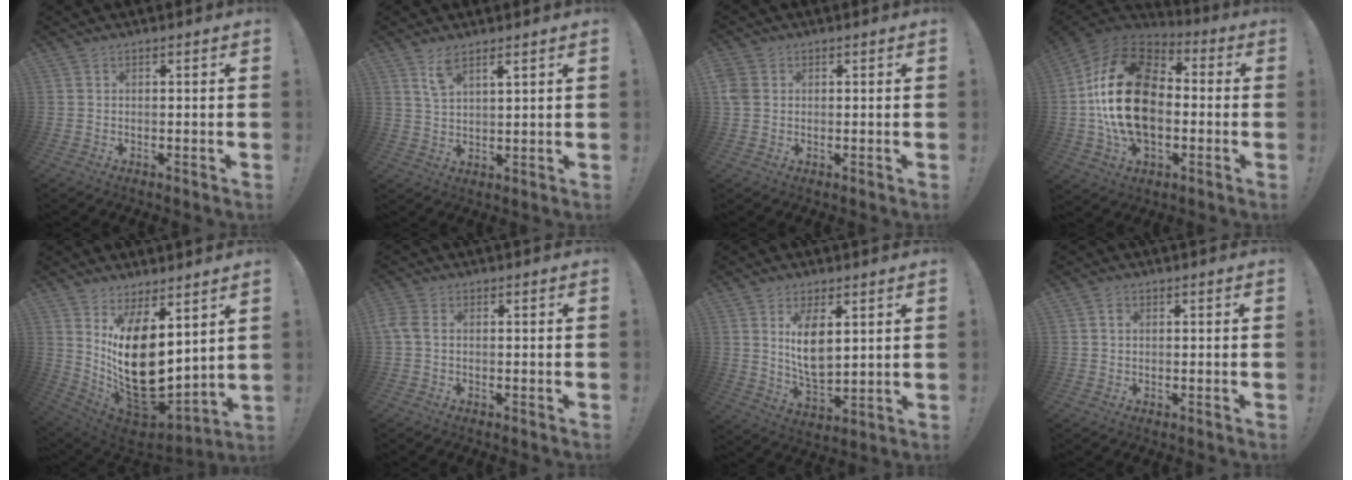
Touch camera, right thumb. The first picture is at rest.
{"total": 5.2, "force": [3.9, 1.5, 3.1], "torque": [-0.049, -0.021, 0.068]}
{"total": 4.2, "force": [0.7, 3.5, 2.2], "torque": [-0.042, 0.003, 0.016]}
{"total": 26.7, "force": [0.1, 17.0, 20.6], "torque": [-0.394, 0.028, 0.010]}
{"total": 20.4, "force": [2.5, 11.7, 16.5], "torque": [-0.292, -0.042, 0.063]}
{"total": 2.3, "force": [0.1, 1.5, 1.8], "torque": [-0.036, 0.007, 0.003]}
{"total": 9.9, "force": [3.6, 5.3, 7.6], "torque": [-0.135, -0.025, 0.063]}
{"total": 1.1, "force": [0.3, 0.9, 0.6], "torque": [-0.008, 0.003, 0.003]}